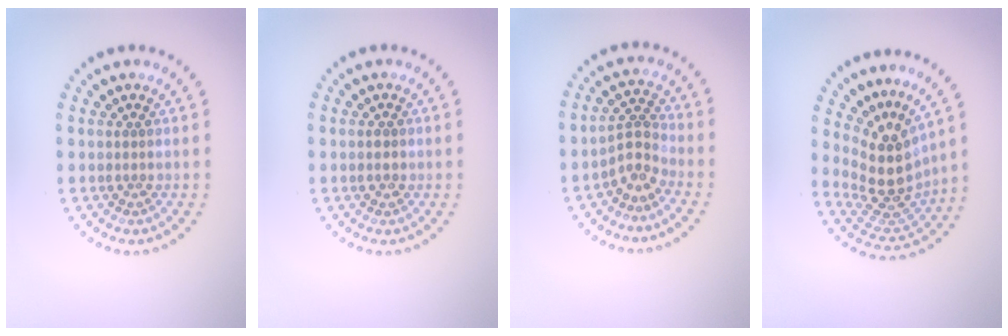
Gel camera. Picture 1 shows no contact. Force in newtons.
{"total": 1.1, "press": 1.1, "slide": 0.2}
{"total": 2.4, "press": 1.7, "slide": 1.8}
{"total": 4.4, "press": 3.3, "slide": 2.9}